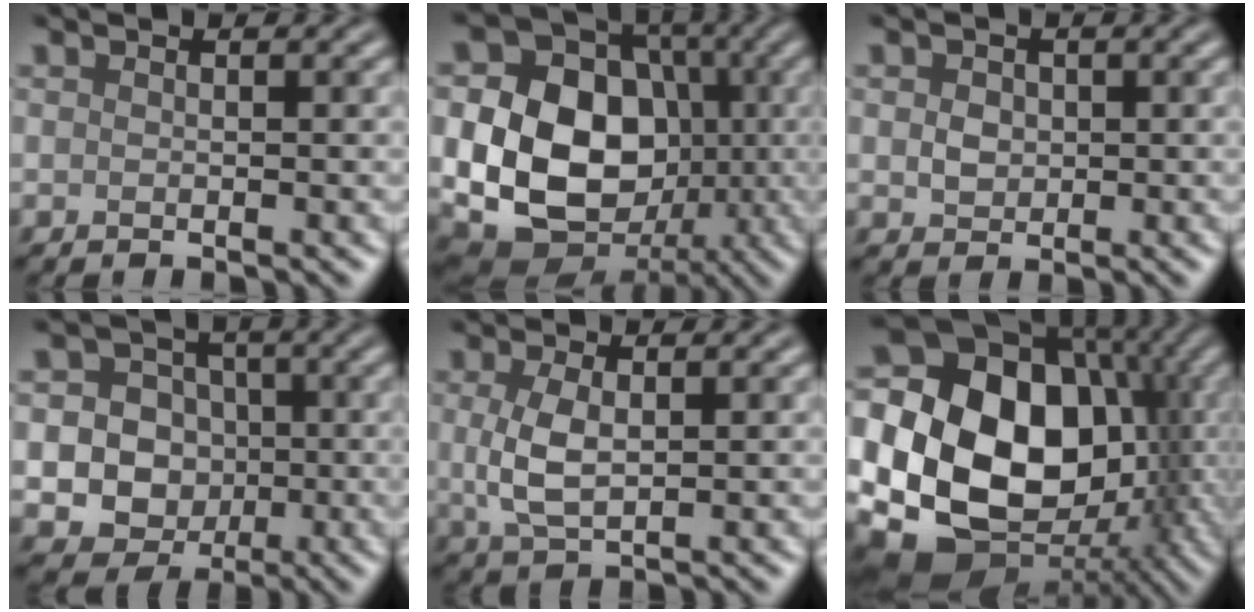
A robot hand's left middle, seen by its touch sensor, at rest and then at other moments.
{"total": 14.7, "force": [-1.3, 11.8, 8.7], "torque": [-0.154, -0.011, -0.035]}
{"total": 1.8, "force": [0.2, 1.6, 0.9], "torque": [-0.018, -0.001, 0.002]}
{"total": 10.1, "force": [-1.4, 9.4, 3.3], "torque": [-0.048, 0.004, -0.048]}
{"total": 3.6, "force": [0.4, 1.8, 3.1], "torque": [-0.074, 0.000, 0.009]}
{"total": 21.0, "force": [-0.3, 16.5, 13.0], "torque": [-0.246, -0.006, 0.009]}